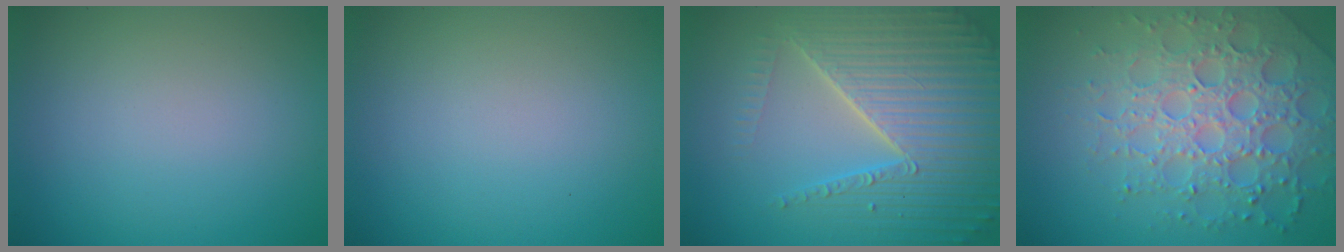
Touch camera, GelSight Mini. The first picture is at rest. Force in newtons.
{"total": 0.0}
{"total": 6.4, "press": 6.2, "slide": 1.5}
{"total": 6.9, "press": 6.7, "slide": 1.6}